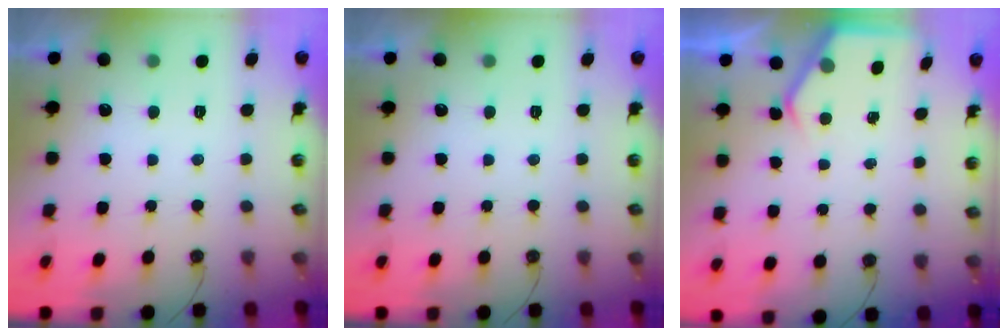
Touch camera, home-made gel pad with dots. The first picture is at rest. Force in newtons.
{"total": 0.0}
{"total": 3.3, "press": 3.3, "slide": 0.5}